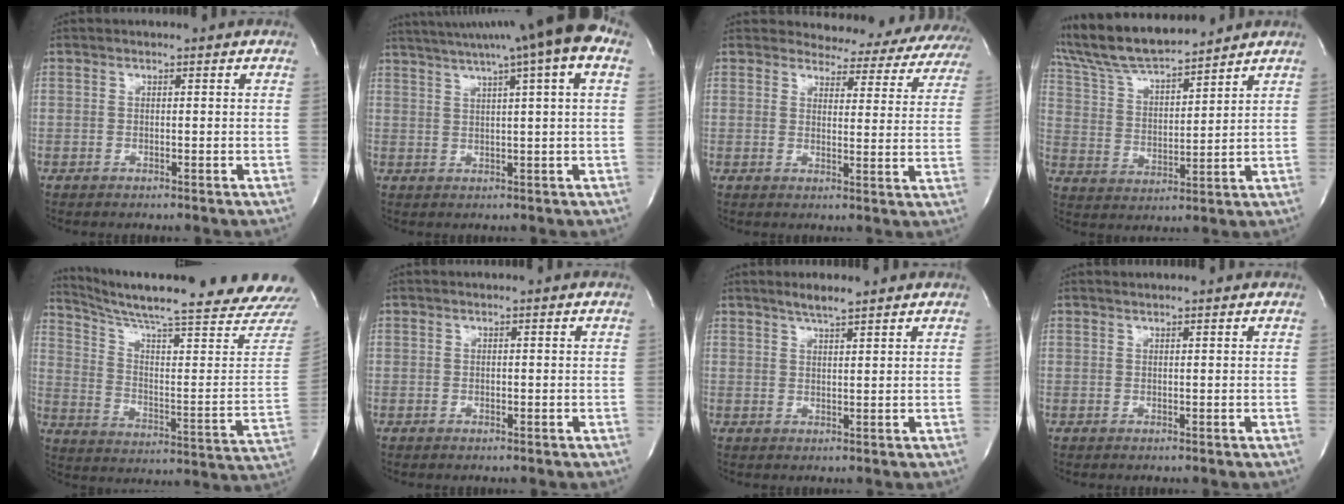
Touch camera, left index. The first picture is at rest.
{"total": 15.2, "force": [10.1, 0.0, 11.3], "torque": [-0.182, 0.048, 0.127]}
{"total": 15.4, "force": [14.7, 4.1, 2.0], "torque": [0.005, -0.060, 0.139]}
{"total": 13.4, "force": [12.3, 1.3, 5.0], "torque": [-0.104, 0.014, 0.230]}
{"total": 25.2, "force": [22.8, -1.4, 10.7], "torque": [-0.172, -0.106, 0.305]}
{"total": 0.0}
{"total": 3.4, "force": [2.8, 0.2, 1.9], "torque": [-0.039, 0.007, 0.050]}
{"total": 1.7, "force": [1.5, 0.1, 0.6], "torque": [-0.009, 0.017, 0.021]}